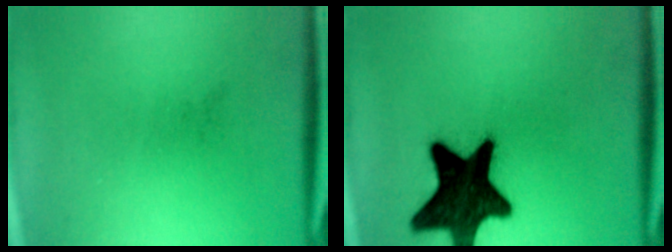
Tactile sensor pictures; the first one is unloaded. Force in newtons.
{"total": 18.5}